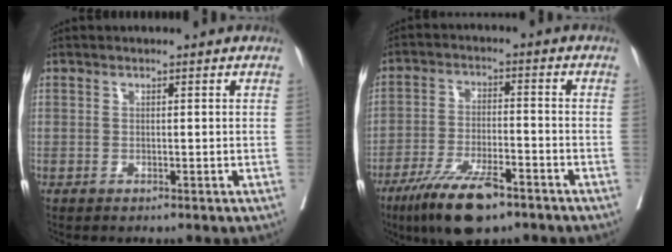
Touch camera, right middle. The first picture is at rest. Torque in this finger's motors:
{"motor_torque": [1.19, -0.95, 0.38, 0.09]}